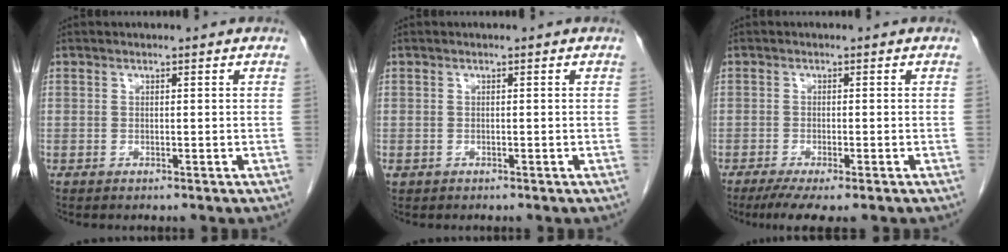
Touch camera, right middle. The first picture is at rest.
{"total": 0.8, "force": [-0.4, 0.7, 0.2], "torque": [-0.010, 0.003, -0.002]}
{"total": 5.6, "force": [-4.0, 0.7, 3.8], "torque": [-0.060, -0.016, -0.063]}